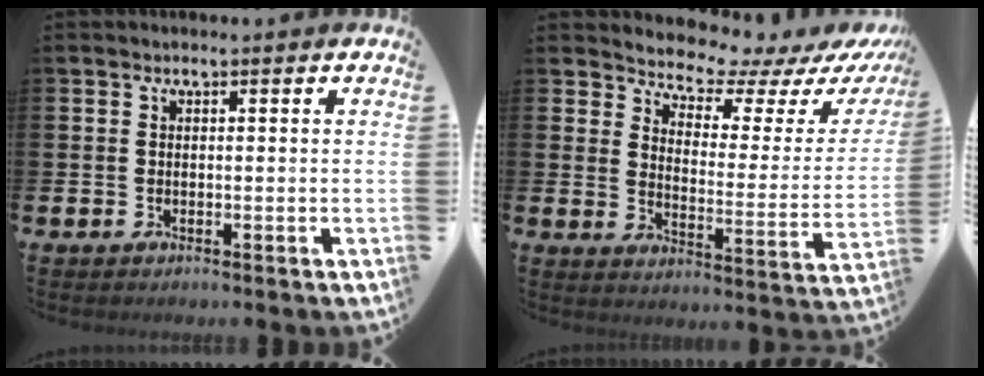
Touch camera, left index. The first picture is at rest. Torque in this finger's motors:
{"motor_torque": [1.13, -1.01, 0.23, 0.03]}